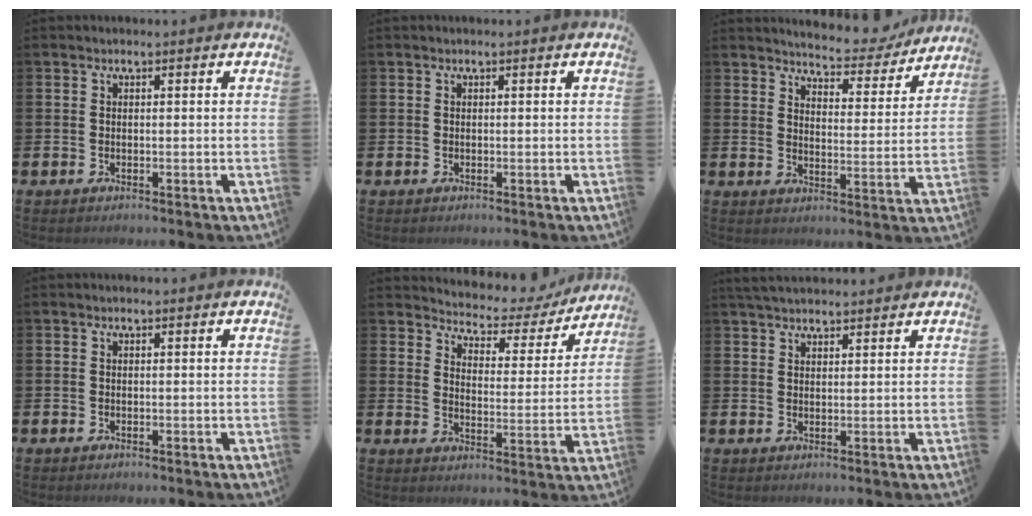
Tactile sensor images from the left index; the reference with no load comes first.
{"total": 0.0}
{"total": 5.1, "force": [5.0, 0.8, 0.3], "torque": [-0.017, -0.042, 0.084]}
{"total": 0.0}
{"total": 4.1, "force": [3.8, 1.5, 0.3], "torque": [-0.028, -0.041, 0.058]}
{"total": 3.5, "force": [3.3, 0.7, 0.7], "torque": [-0.021, -0.008, 0.062]}